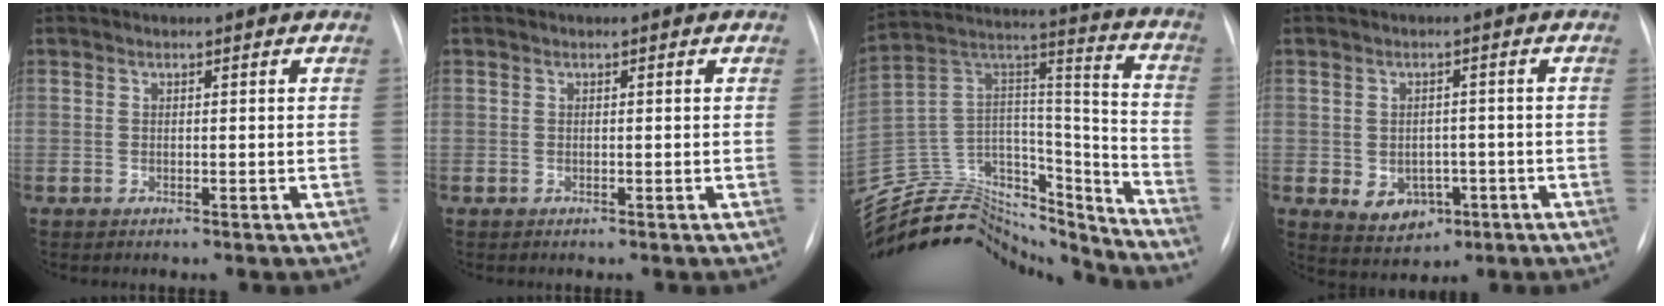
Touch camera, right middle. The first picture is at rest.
{"total": 0.0}
{"total": 28.9, "force": [-26.8, 8.5, 7.0], "torque": [-0.173, 0.042, -0.423]}
{"total": 5.5, "force": [-1.6, 4.3, 3.0], "torque": [-0.047, 0.008, -0.007]}